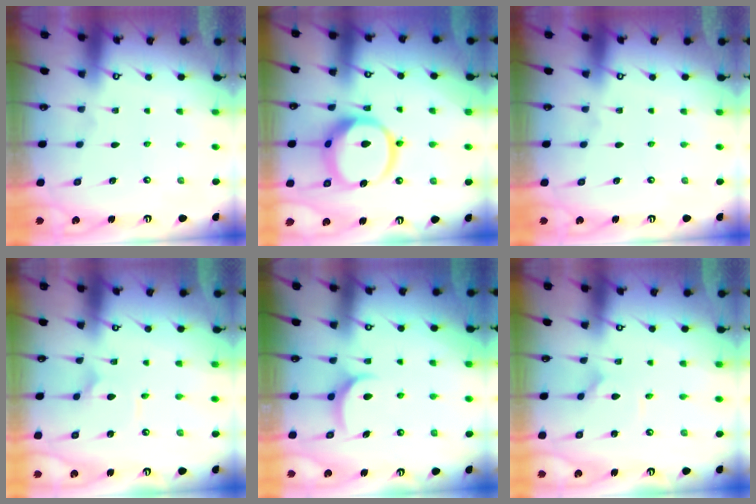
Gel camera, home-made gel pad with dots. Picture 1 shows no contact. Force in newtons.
{"total": 14.7, "press": 14.6, "slide": 1.9}
{"total": 0.0}
{"total": 1.8, "press": 1.8, "slide": 0.1}
{"total": 6.6, "press": 6.6, "slide": 0.3}
{"total": 1.1, "press": 1.1, "slide": 0.1}